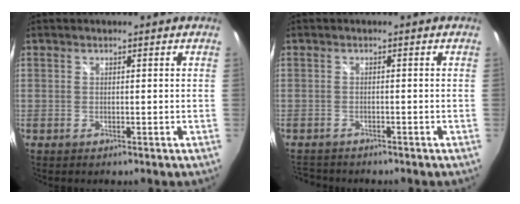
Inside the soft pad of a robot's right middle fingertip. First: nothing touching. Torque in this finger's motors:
{"motor_torque": [-0.57, -0.54, -0.18, -0.06]}